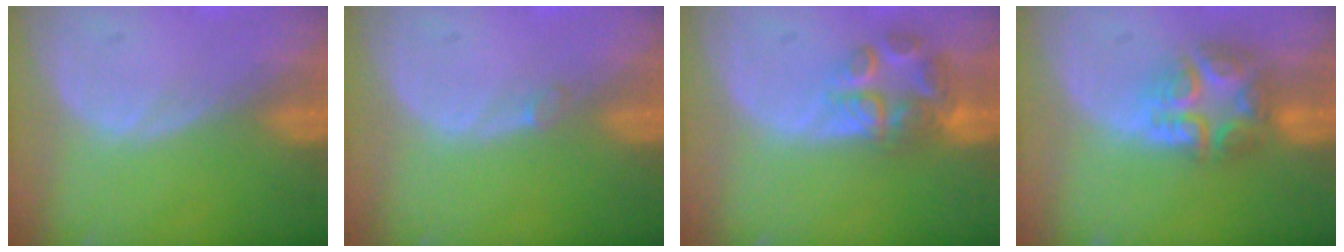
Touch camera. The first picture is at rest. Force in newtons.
{"total": 0.7, "press": 0.7, "slide": 0.2}
{"total": 7.0, "press": 5.9, "slide": 3.6}
{"total": 7.9, "press": 6.7, "slide": 4.2}